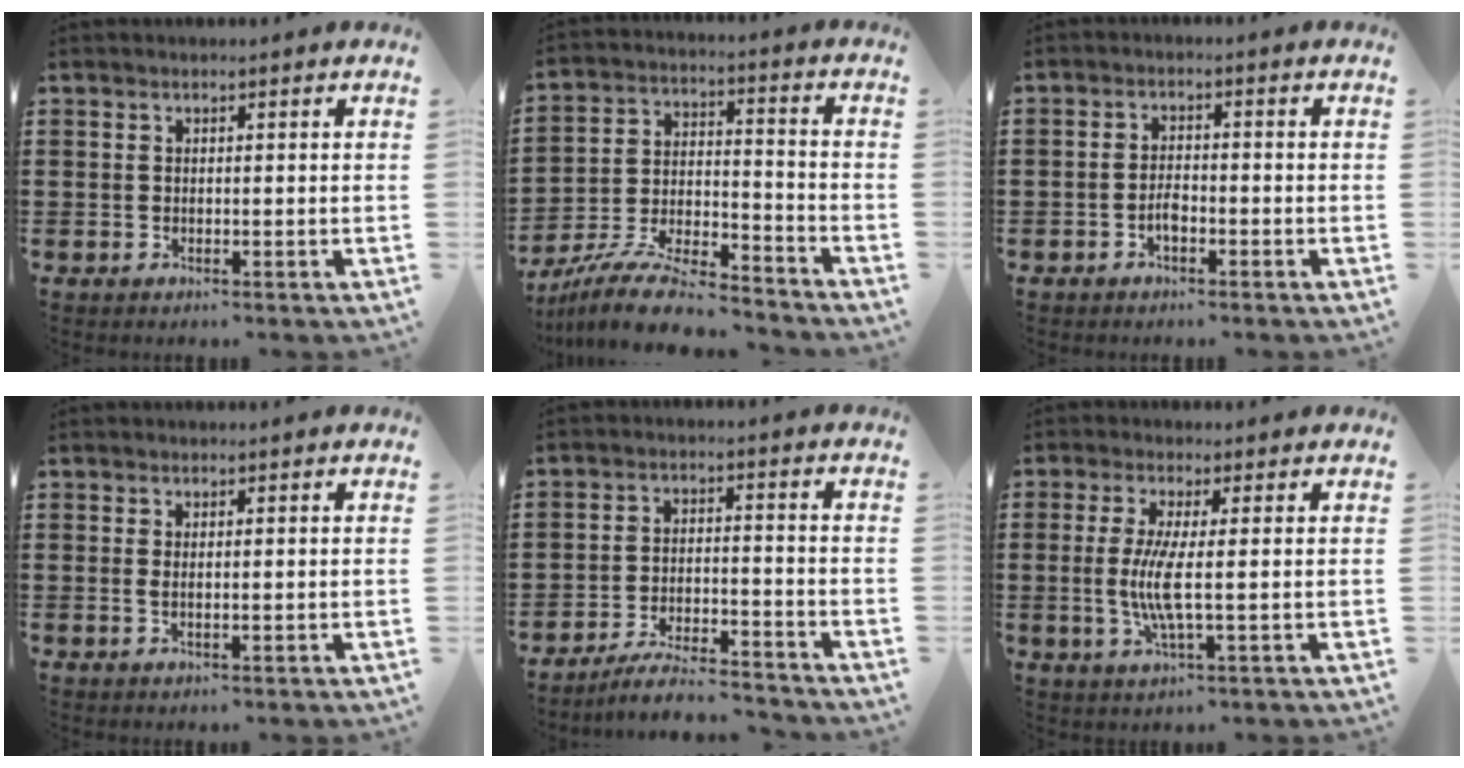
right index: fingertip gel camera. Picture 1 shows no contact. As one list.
[{"total": 11.5, "force": [-10.3, 1.6, 4.8], "torque": [-0.095, 0.021, -0.202]}, {"total": 2.3, "force": [-1.1, 1.0, 1.8], "torque": [-0.036, 0.002, -0.021]}, {"total": 1.1, "force": [0.2, 0.3, 1.0], "torque": [-0.019, 0.003, 0.003]}, {"total": 5.8, "force": [-5.5, 0.0, 1.8], "torque": [-0.044, -0.007, -0.108]}, {"total": 6.2, "force": [-0.1, 0.6, 6.2], "torque": [-0.134, -0.016, -0.010]}]